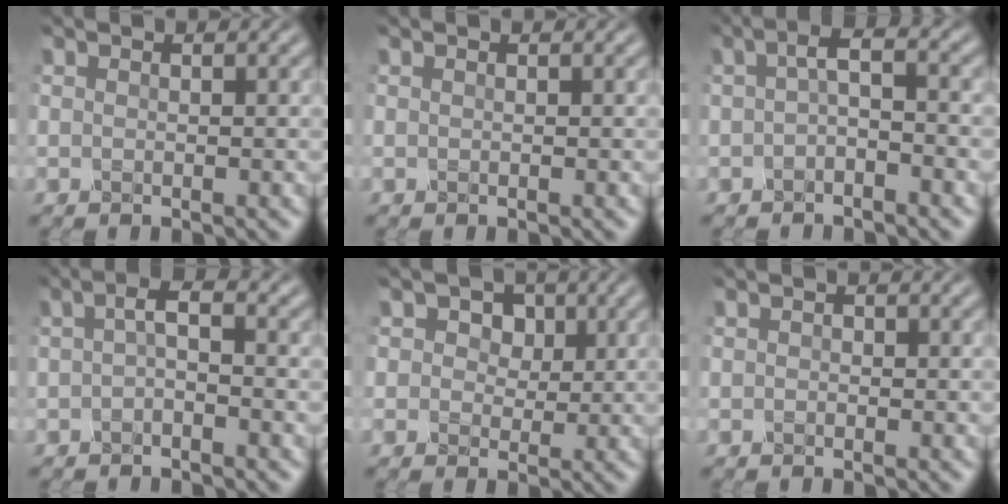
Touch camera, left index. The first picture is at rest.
{"total": 0.0}
{"total": 2.4, "force": [-0.6, 0.8, 2.1], "torque": [-0.042, 0.007, -0.019]}
{"total": 1.9, "force": [-0.5, 0.7, 1.7], "torque": [-0.034, 0.008, -0.016]}
{"total": 4.5, "force": [1.8, 3.5, 2.3], "torque": [-0.050, 0.001, 0.020]}
{"total": 0.5, "force": [-0.3, 0.4, 0.0], "torque": [0.001, 0.000, -0.007]}